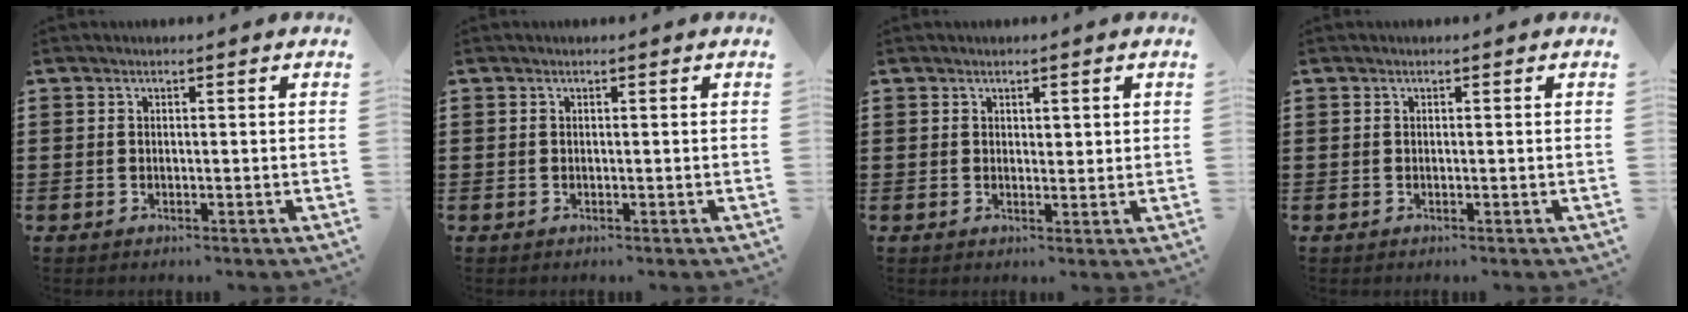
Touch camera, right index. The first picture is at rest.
{"total": 0.0}
{"total": 1.2, "force": [0.9, 0.6, 0.5], "torque": [-0.001, 0.001, 0.015]}
{"total": 0.0}